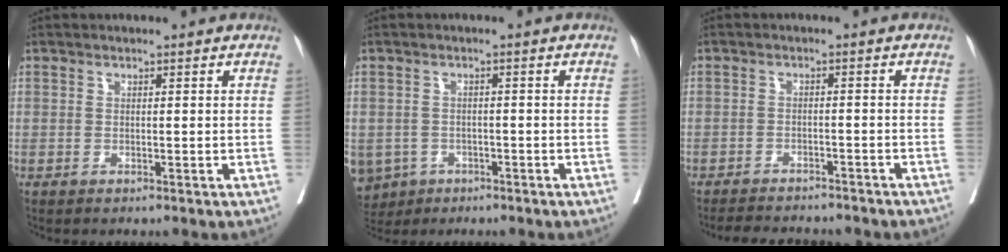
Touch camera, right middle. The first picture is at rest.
{"total": 8.4, "force": [-4.2, 6.9, 2.3], "torque": [-0.075, -0.003, -0.061]}
{"total": 9.9, "force": [-9.0, 1.9, 3.6], "torque": [-0.057, -0.007, -0.115]}